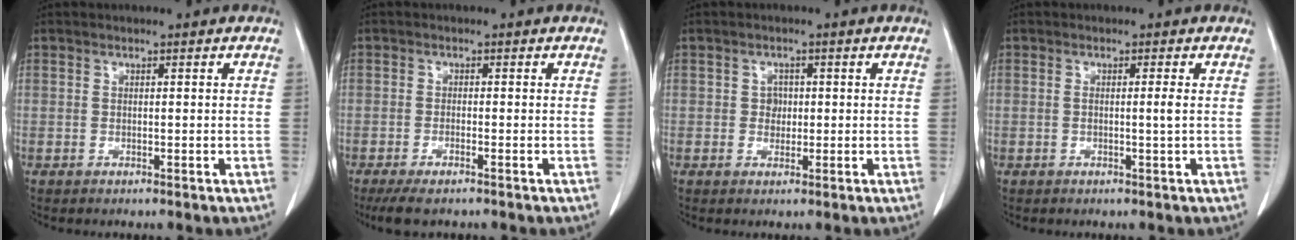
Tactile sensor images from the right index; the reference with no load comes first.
{"total": 4.3, "force": [-3.2, 0.7, 2.7], "torque": [-0.047, -0.009, -0.053]}
{"total": 1.8, "force": [0.1, 1.6, 0.9], "torque": [-0.009, 0.003, 0.001]}
{"total": 1.3, "force": [-0.1, -0.4, 1.2], "torque": [-0.020, -0.001, -0.002]}